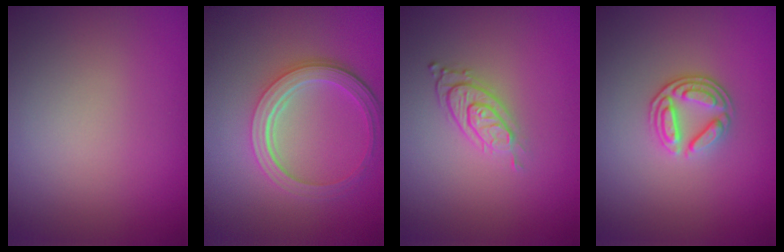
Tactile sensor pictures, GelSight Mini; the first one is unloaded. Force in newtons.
{"total": 5.1, "press": 3.8, "slide": 3.4}
{"total": 3.1, "press": 2.1, "slide": 2.3}
{"total": 3.4, "press": 2.8, "slide": 1.9}